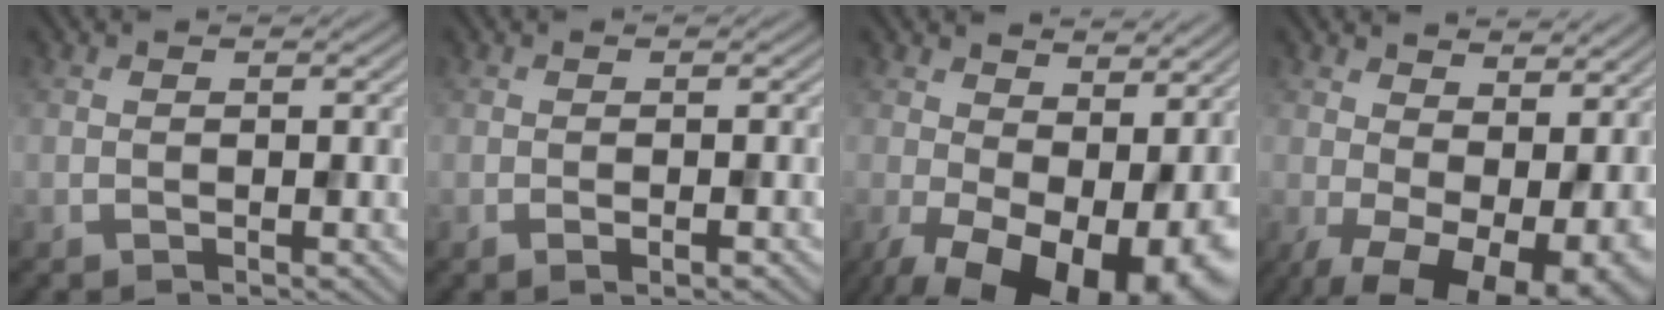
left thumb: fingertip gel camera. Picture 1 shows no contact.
{"total": 1.5, "force": [-0.7, 0.2, 1.3], "torque": [-0.020, 0.000, -0.013]}
{"total": 15.7, "force": [-3.6, 9.0, 12.3], "torque": [-0.200, -0.034, -0.026]}
{"total": 13.4, "force": [-1.3, 7.5, 11.0], "torque": [-0.179, -0.034, 0.008]}